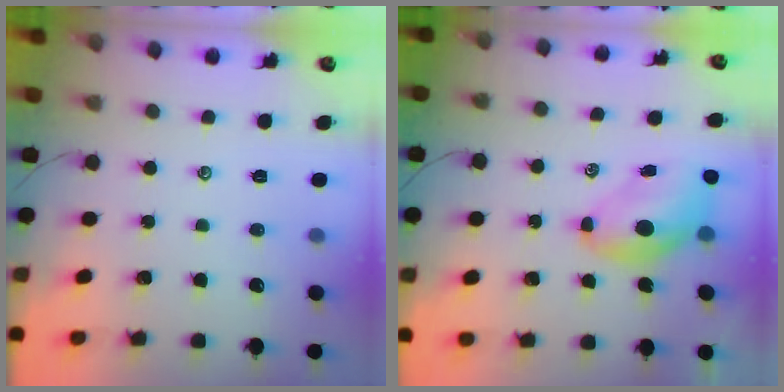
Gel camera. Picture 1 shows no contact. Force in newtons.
{"total": 7.7, "press": 7.3, "slide": 2.2}